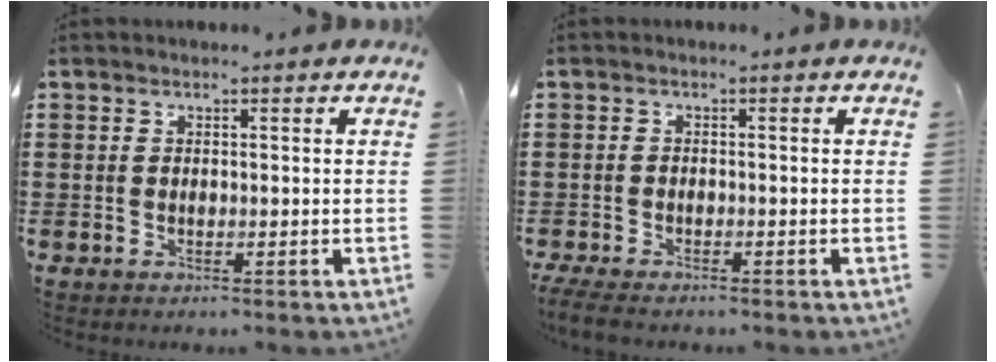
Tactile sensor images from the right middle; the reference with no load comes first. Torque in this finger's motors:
{"motor_torque": [0.37, 0.33, 0.39, 0.12]}